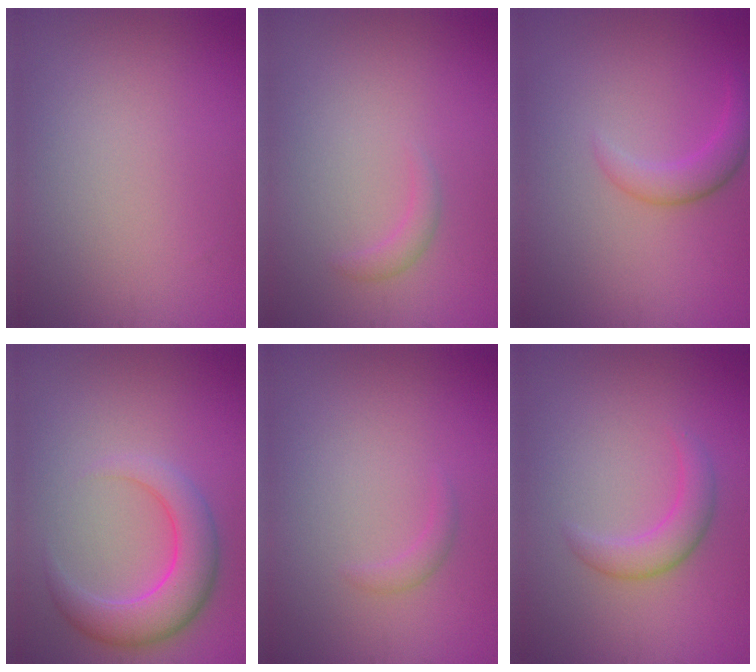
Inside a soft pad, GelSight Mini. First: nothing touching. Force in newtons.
{"total": 1.1, "press": 1.1, "slide": 0.1}
{"total": 2.4, "press": 2.4, "slide": 0.1}
{"total": 5.1, "press": 5.1, "slide": 0.2}
{"total": 0.9, "press": 0.9, "slide": 0.1}
{"total": 2.6, "press": 2.6, "slide": 0.2}